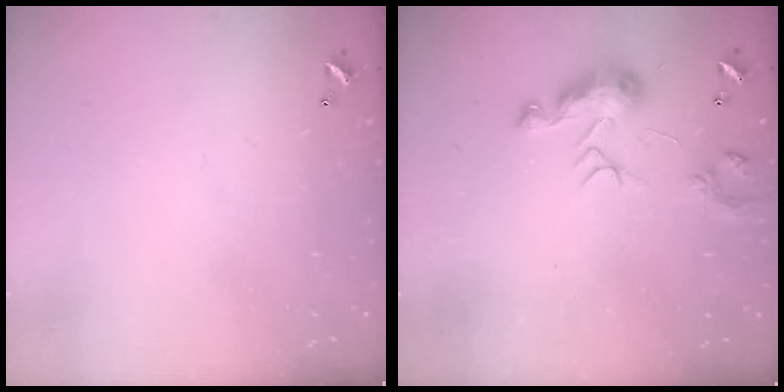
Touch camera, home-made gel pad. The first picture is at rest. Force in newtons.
{"total": 8.3, "press": 8.3, "slide": 0.1}